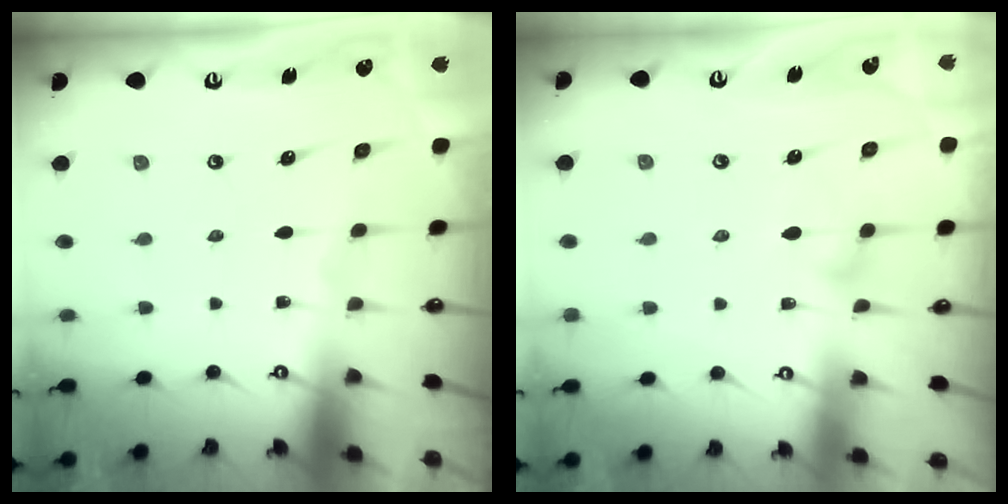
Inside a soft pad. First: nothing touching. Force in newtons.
{"total": 8.4, "press": 8.4, "slide": 0.5}